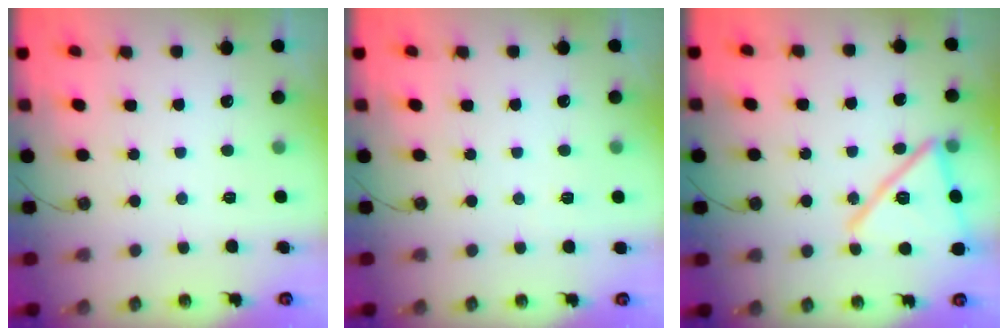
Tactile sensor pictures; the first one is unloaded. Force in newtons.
{"total": 1.6, "press": 1.5, "slide": 0.5}
{"total": 18.2, "press": 18.1, "slide": 0.7}